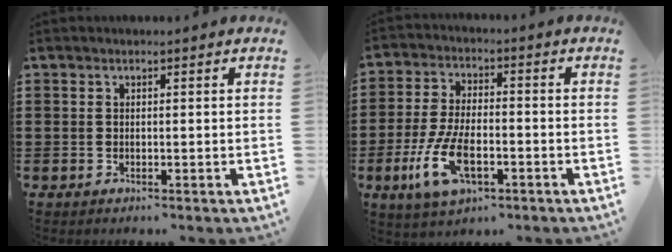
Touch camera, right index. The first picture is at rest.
{"total": 9.3, "force": [-3.6, 4.2, 7.5], "torque": [-0.176, -0.010, -0.070]}